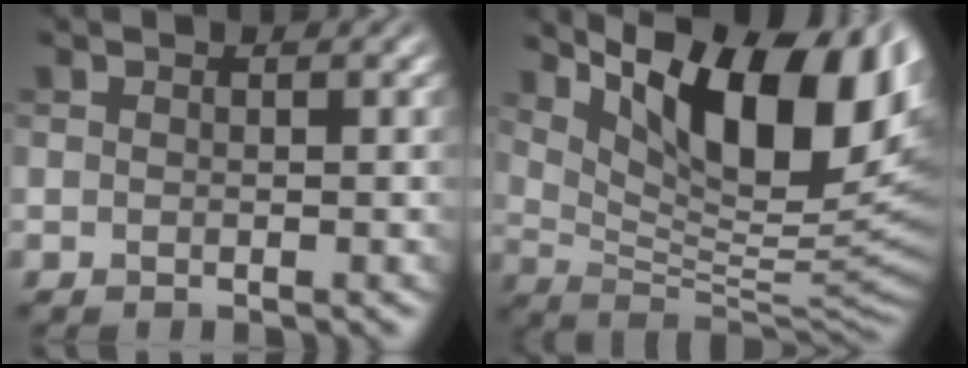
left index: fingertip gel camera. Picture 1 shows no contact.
{"total": 14.3, "force": [6.5, 5.3, 11.6], "torque": [-0.177, 0.000, 0.119]}